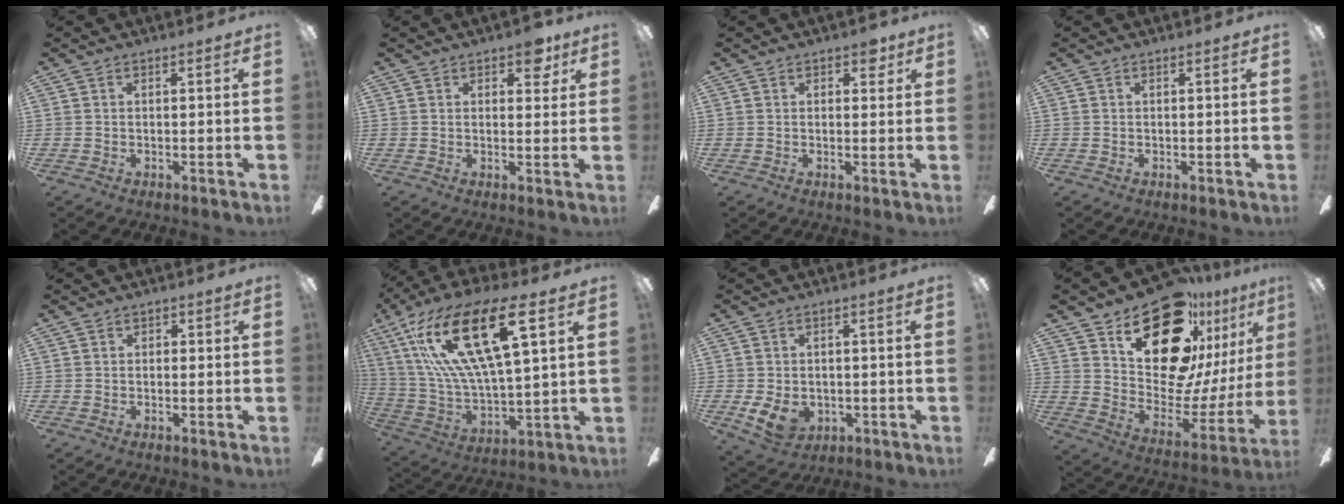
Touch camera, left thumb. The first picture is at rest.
{"total": 5.1, "force": [3.0, 2.7, 3.1], "torque": [-0.027, -0.006, 0.047]}
{"total": 2.9, "force": [1.6, 1.7, 1.7], "torque": [-0.011, -0.003, 0.022]}
{"total": 0.0}
{"total": 0.8, "force": [-0.1, 0.7, 0.3], "torque": [-0.006, 0.004, -0.003]}
{"total": 25.6, "force": [12.1, 8.8, 20.7], "torque": [-0.415, -0.041, 0.196]}
{"total": 6.9, "force": [-1.8, 5.2, 4.2], "torque": [-0.096, 0.005, -0.032]}
{"total": 26.5, "force": [16.7, 14.2, 14.9], "torque": [-0.207, -0.111, 0.306]}